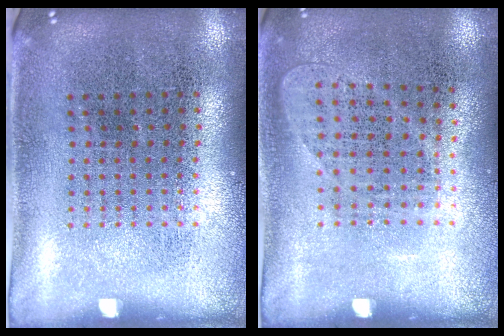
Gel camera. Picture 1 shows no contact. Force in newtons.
{"total": 0.9, "press": 0.8, "slide": 0.4}